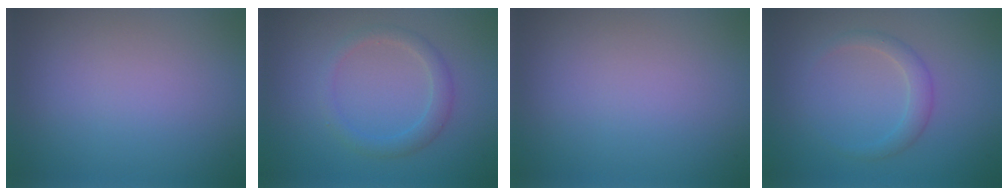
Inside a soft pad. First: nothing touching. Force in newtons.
{"total": 2.1, "press": 2.1, "slide": 0.2}
{"total": 0.0}
{"total": 1.7, "press": 1.7, "slide": 0.1}